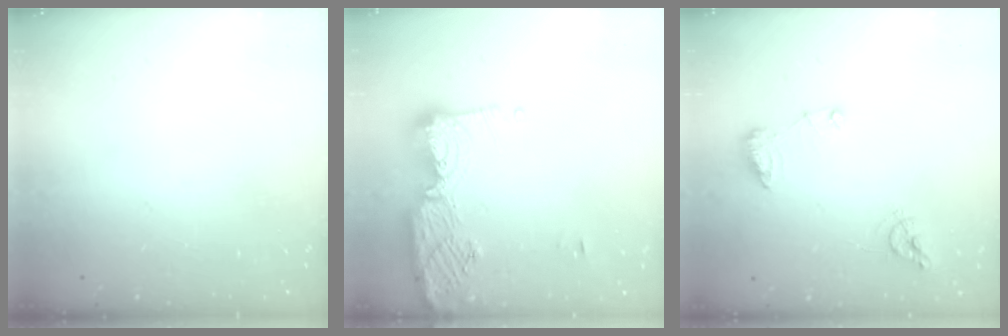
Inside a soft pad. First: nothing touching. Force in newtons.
{"total": 12.0, "press": 12.0, "slide": 1.1}
{"total": 8.9, "press": 8.9, "slide": 1.0}